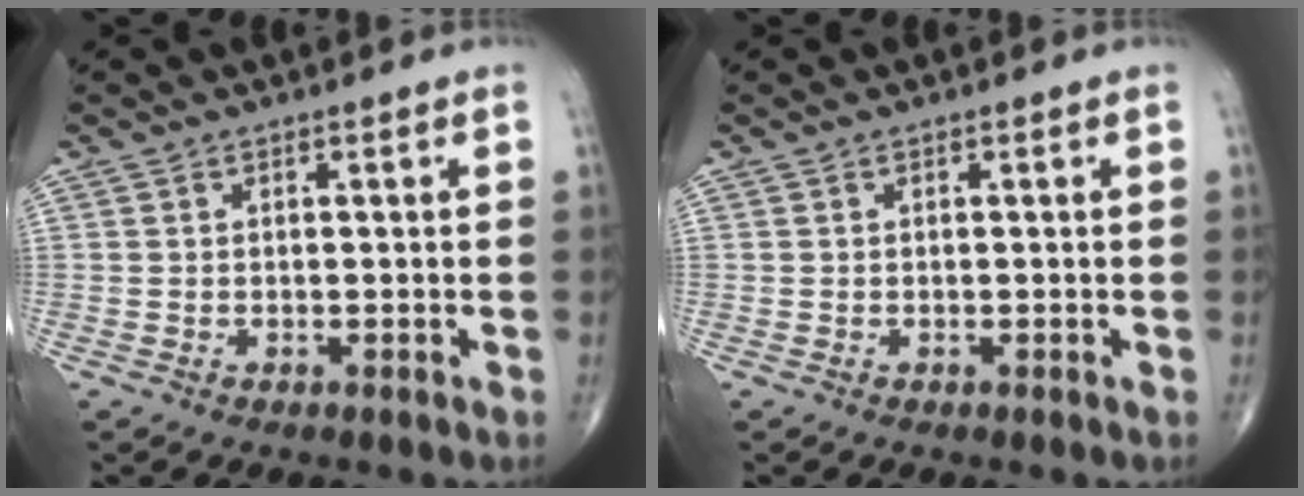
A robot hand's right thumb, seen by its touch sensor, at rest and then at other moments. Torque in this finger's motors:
{"motor_torque": [0.04, 0.04, -0.05, -0.04, 0.01]}